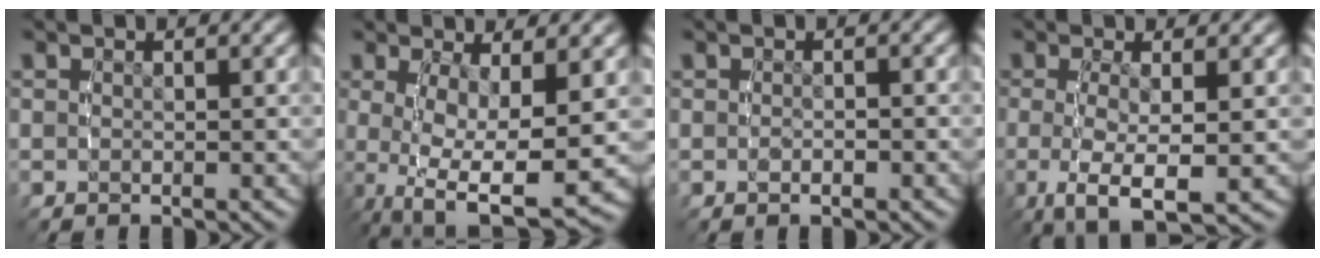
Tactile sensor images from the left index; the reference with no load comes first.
{"total": 8.5, "force": [-1.7, 4.0, 7.3], "torque": [-0.153, -0.046, -0.001]}
{"total": 0.9, "force": [-0.4, 0.1, 0.7], "torque": [-0.012, -0.001, -0.008]}
{"total": 6.9, "force": [-2.7, 3.0, 5.6], "torque": [-0.138, -0.046, -0.016]}